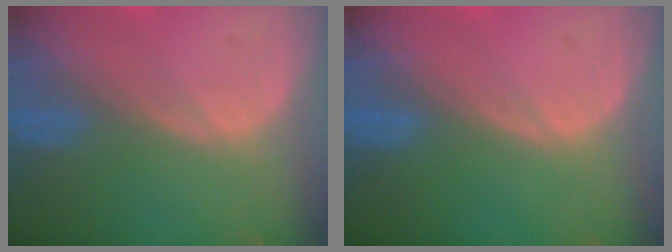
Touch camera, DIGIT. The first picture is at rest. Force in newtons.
{"total": 0.0}